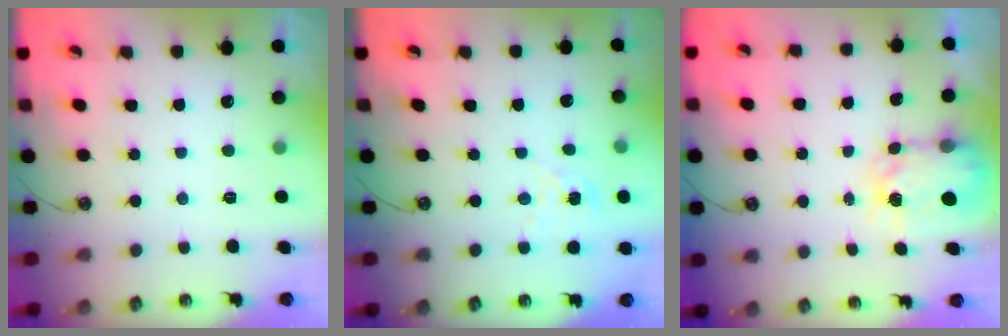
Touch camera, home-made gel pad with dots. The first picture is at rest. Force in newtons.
{"total": 1.4, "press": 1.4, "slide": 0.2}
{"total": 6.2, "press": 6.2, "slide": 0.6}